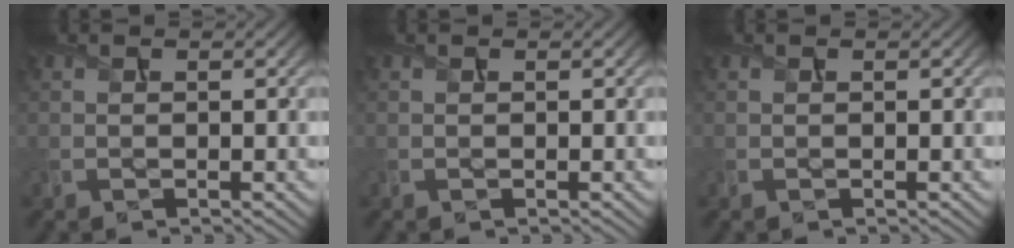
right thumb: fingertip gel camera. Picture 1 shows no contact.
{"total": 0.0}
{"total": 0.0}